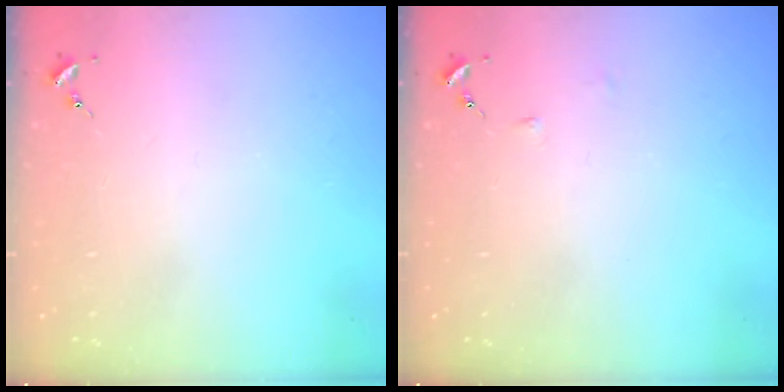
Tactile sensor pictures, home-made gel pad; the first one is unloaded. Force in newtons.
{"total": 0.0}